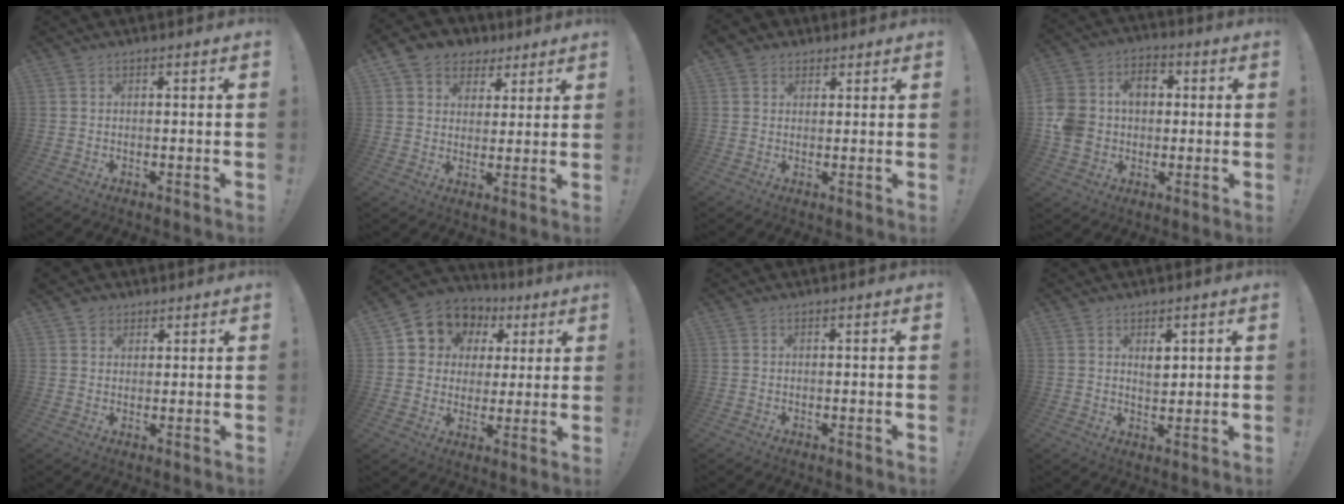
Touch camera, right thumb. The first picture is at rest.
{"total": 8.1, "force": [3.9, 6.8, 2.1], "torque": [-0.028, -0.018, 0.081]}
{"total": 3.4, "force": [1.7, 2.8, 0.9], "torque": [-0.009, -0.005, 0.031]}
{"total": 13.3, "force": [0.7, 11.4, 6.8], "torque": [-0.121, 0.008, 0.018]}
{"total": 3.6, "force": [2.4, 2.6, 0.4], "torque": [0.006, -0.013, 0.041]}
{"total": 9.4, "force": [3.8, 8.2, 2.6], "torque": [-0.043, -0.025, 0.077]}
{"total": 0.0}
{"total": 4.1, "force": [2.1, 2.6, 2.4], "torque": [-0.027, -0.011, 0.033]}